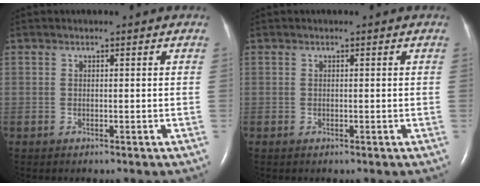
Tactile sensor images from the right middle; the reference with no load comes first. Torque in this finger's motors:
{"motor_torque": [1.05, -1.09, 0.01, 0.00]}